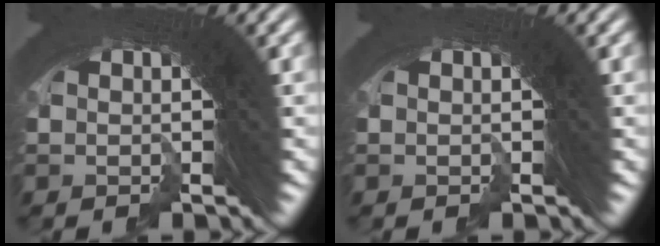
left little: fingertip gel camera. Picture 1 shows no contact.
{"total": 0.0}